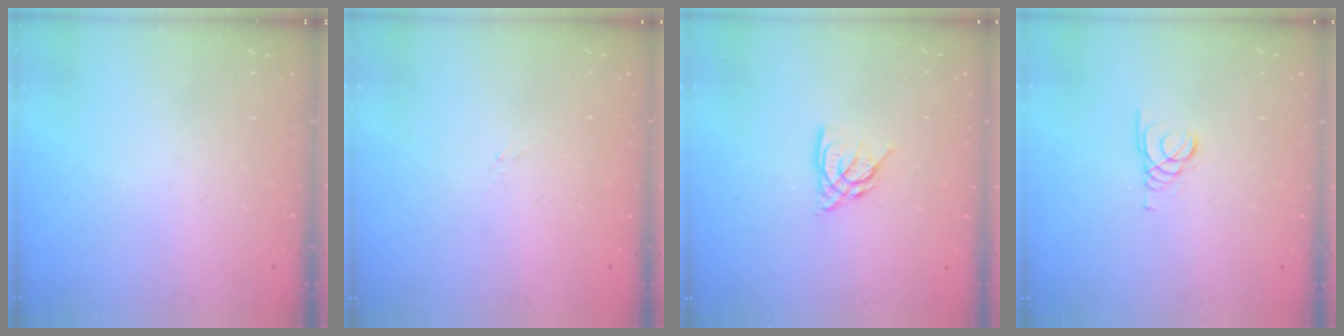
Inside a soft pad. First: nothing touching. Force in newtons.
{"total": 1.5, "press": 1.4, "slide": 0.3}
{"total": 6.8, "press": 6.8, "slide": 0.5}
{"total": 1.5, "press": 1.5, "slide": 0.1}